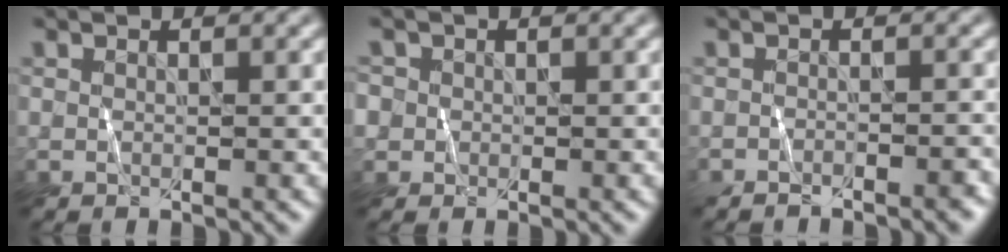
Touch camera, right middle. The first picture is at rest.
{"total": 2.0, "force": [-0.1, 1.9, 0.0], "torque": [0.010, 0.009, -0.007]}
{"total": 1.6, "force": [-1.5, 0.1, 0.5], "torque": [0.004, 0.001, -0.029]}